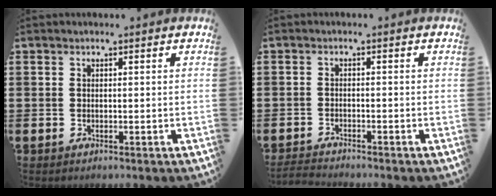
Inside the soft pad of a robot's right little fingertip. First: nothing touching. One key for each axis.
{"total": 1.5, "fx": -1.4, "fy": -0.1, "fz": 0.3, "tx": -0.006, "ty": 0.003, "tz": -0.029}